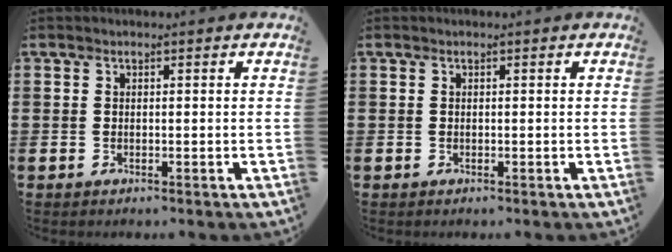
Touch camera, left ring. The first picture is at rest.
{"total": 0.0}